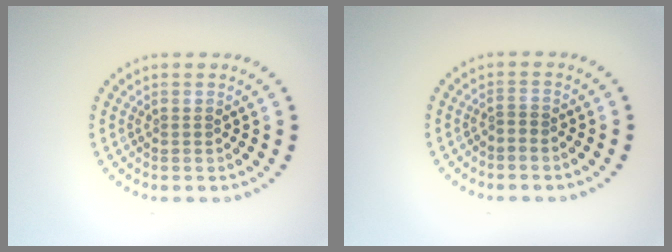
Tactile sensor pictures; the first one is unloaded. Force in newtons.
{"total": 0.6, "press": 0.3, "slide": 0.5}